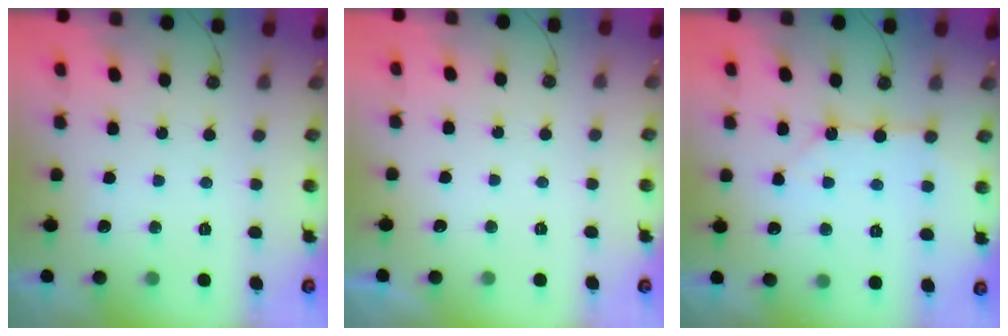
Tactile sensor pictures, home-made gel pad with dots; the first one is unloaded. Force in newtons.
{"total": 0.0}
{"total": 5.8, "press": 5.8, "slide": 0.4}